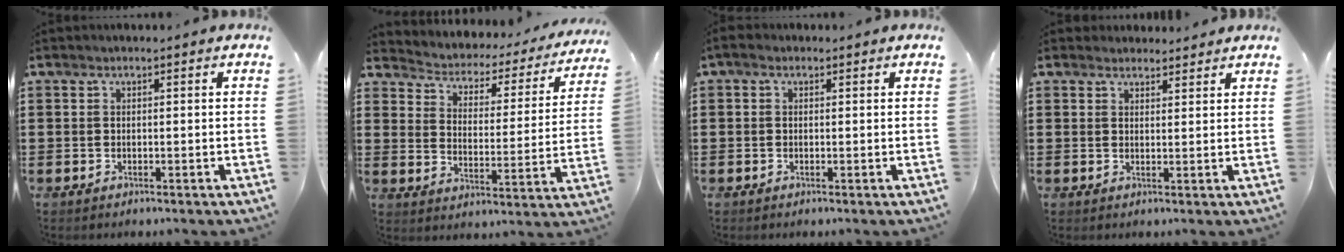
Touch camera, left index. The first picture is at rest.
{"total": 2.1, "force": [1.9, 0.9, 0.2], "torque": [-0.022, -0.023, 0.019]}
{"total": 0.9, "force": [-0.2, 0.6, 0.5], "torque": [-0.011, 0.004, -0.003]}
{"total": 2.3, "force": [2.2, 0.7, 0.0], "torque": [-0.006, 0.001, 0.043]}